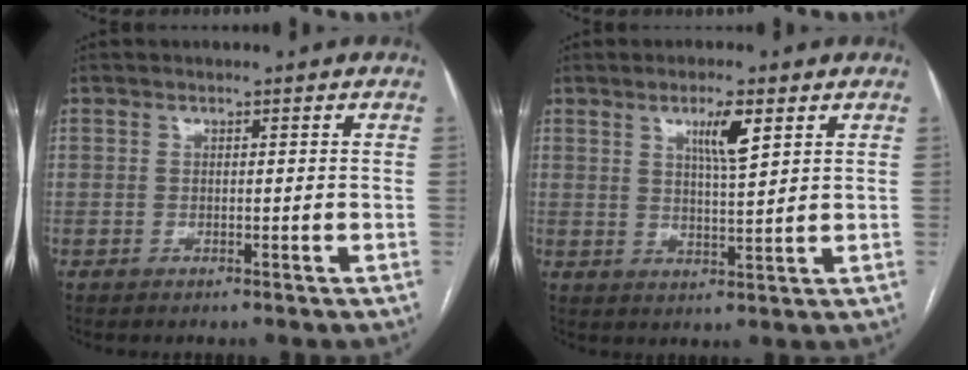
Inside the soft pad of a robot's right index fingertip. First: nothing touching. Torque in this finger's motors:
{"motor_torque": [0.56, 0.54, 0.15, 0.06]}